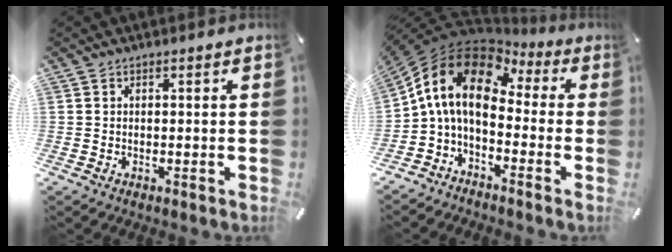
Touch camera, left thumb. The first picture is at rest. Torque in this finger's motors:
{"motor_torque": [-0.26, 2.62, 1.71, -1.06, 0.72]}